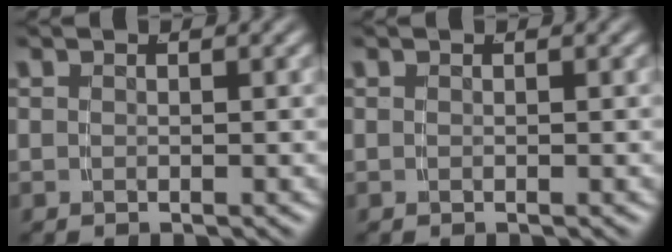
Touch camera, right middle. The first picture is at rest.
{"total": 0.0}